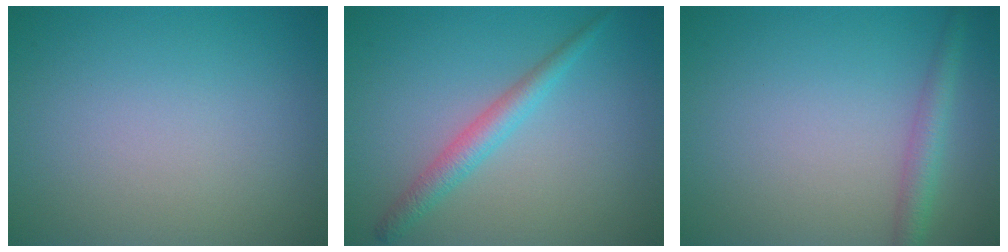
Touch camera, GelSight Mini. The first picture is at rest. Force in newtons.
{"total": 2.4, "press": 2.4, "slide": 0.1}
{"total": 2.3, "press": 2.3, "slide": 0.1}